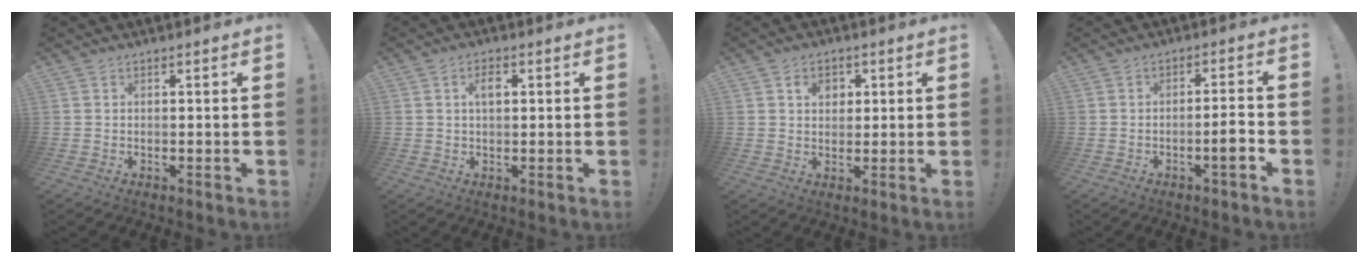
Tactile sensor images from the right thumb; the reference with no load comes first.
{"total": 3.4, "force": [0.9, 1.7, 2.8], "torque": [-0.048, 0.005, 0.011]}
{"total": 4.8, "force": [1.9, 3.9, 2.2], "torque": [-0.030, 0.002, 0.030]}
{"total": 5.9, "force": [-2.5, 0.4, 5.3], "torque": [-0.080, 0.005, -0.042]}